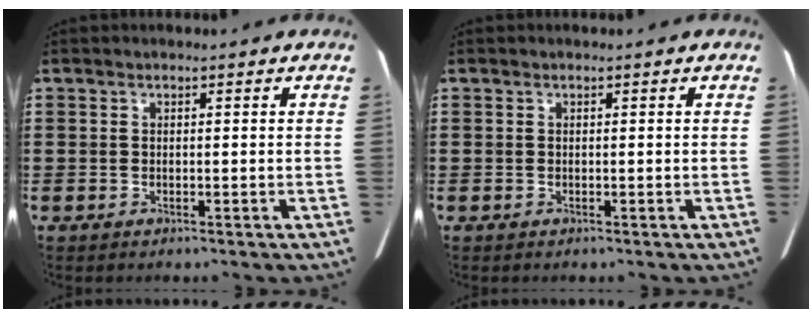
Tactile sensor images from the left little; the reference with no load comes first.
{"total": 0.0}